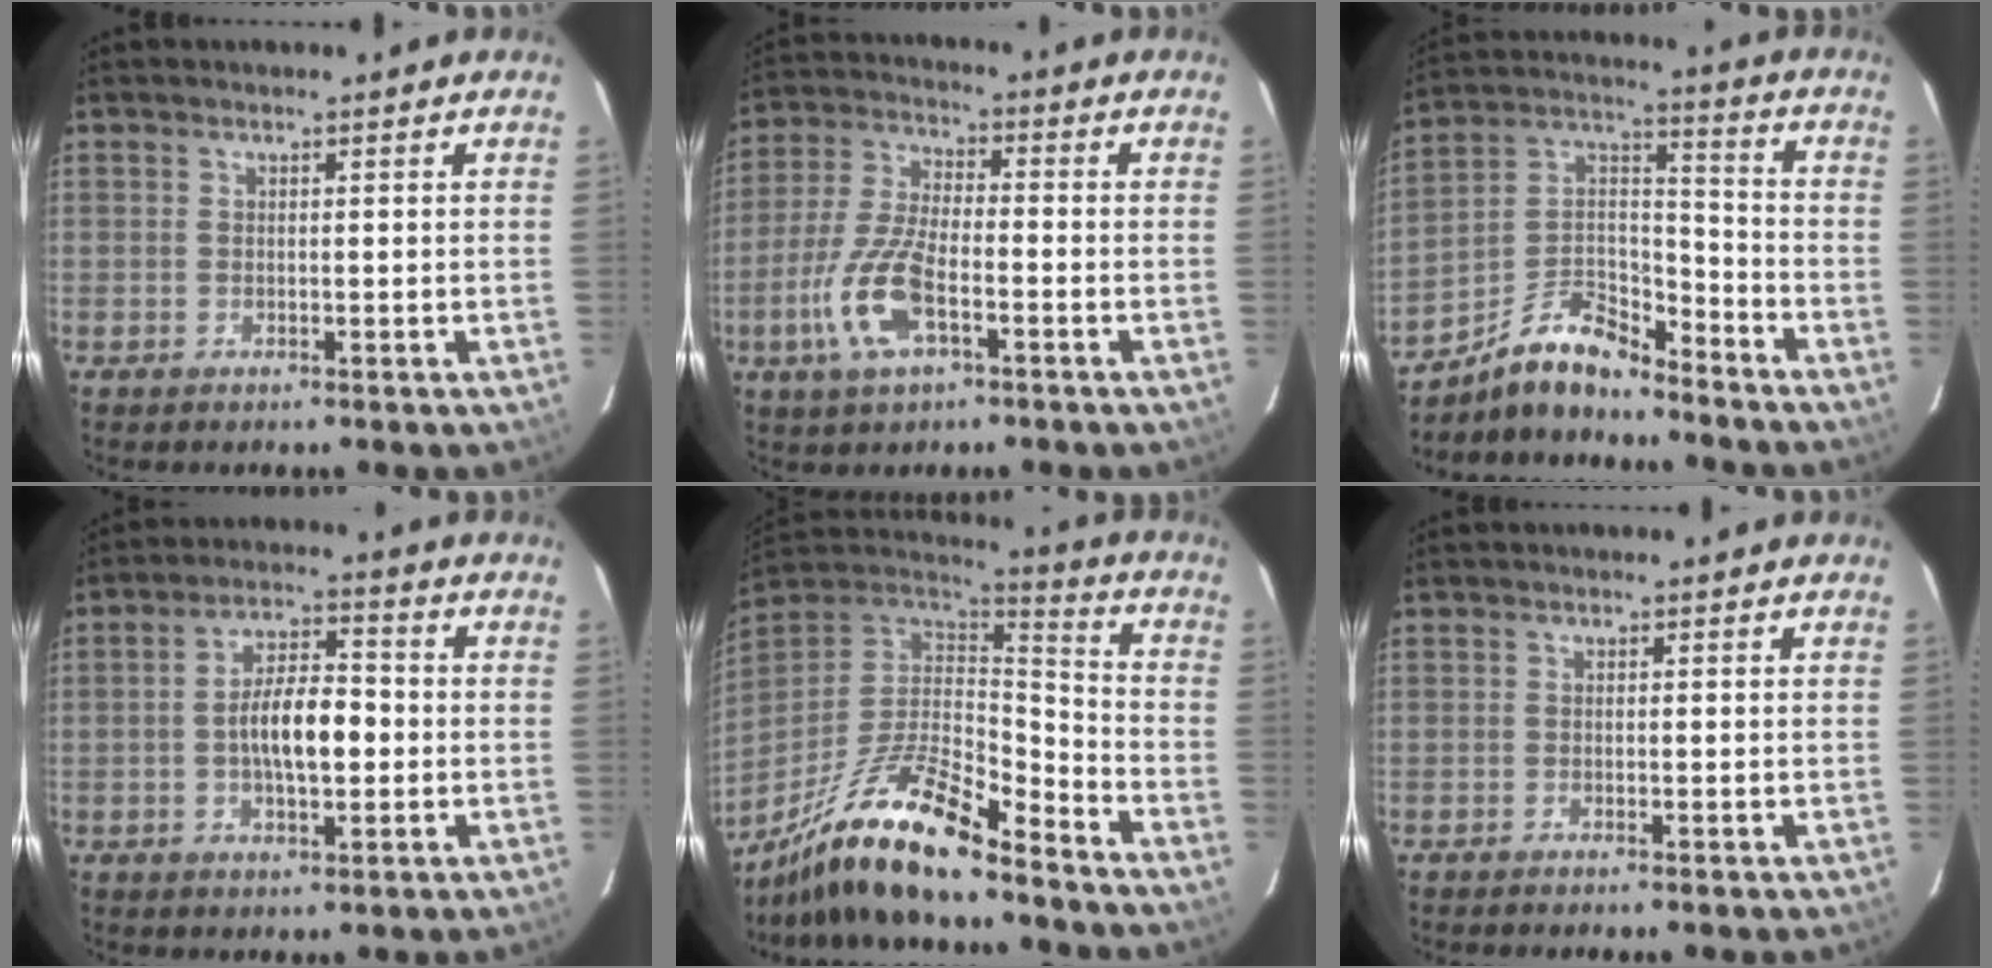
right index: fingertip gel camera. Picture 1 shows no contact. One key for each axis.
{"total": 11.8, "fx": -4.8, "fy": 4.4, "fz": 9.9, "tx": -0.218, "ty": -0.004, "tz": -0.094}
{"total": 11.4, "fx": -9.5, "fy": 3.6, "fz": 5.1, "tx": -0.114, "ty": 0.037, "tz": -0.184}
{"total": 8.9, "fx": -1.2, "fy": 3.6, "fz": 8.0, "tx": -0.146, "ty": 0.010, "tz": -0.019}
{"total": 20.0, "fx": -14.8, "fy": 4.6, "fz": 12.6, "tx": -0.251, "ty": -0.027, "tz": -0.270}
{"total": 0.6, "fx": -0.5, "fy": 0.0, "fz": 0.3, "tx": -0.004, "ty": 0.000, "tz": -0.010}